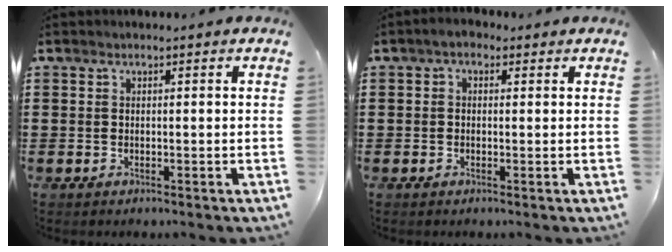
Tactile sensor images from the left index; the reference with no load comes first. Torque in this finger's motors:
{"motor_torque": [1.99, -0.09, 0.23, 0.05]}